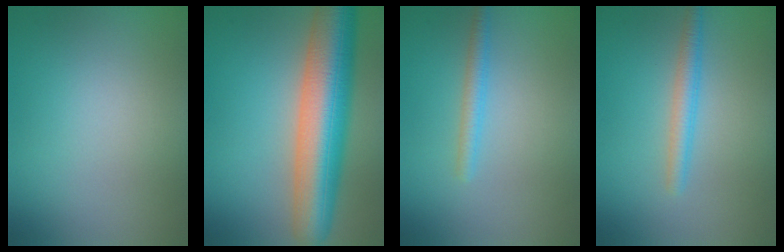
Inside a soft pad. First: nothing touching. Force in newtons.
{"total": 10.9, "press": 10.9, "slide": 0.1}
{"total": 1.7, "press": 1.7, "slide": 0.1}
{"total": 2.1, "press": 2.1, "slide": 0.2}